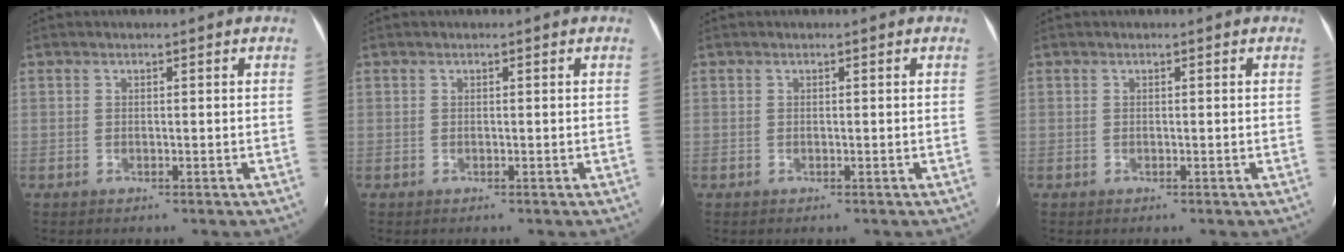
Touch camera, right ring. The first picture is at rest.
{"total": 0.0}
{"total": 0.0}
{"total": 0.0}